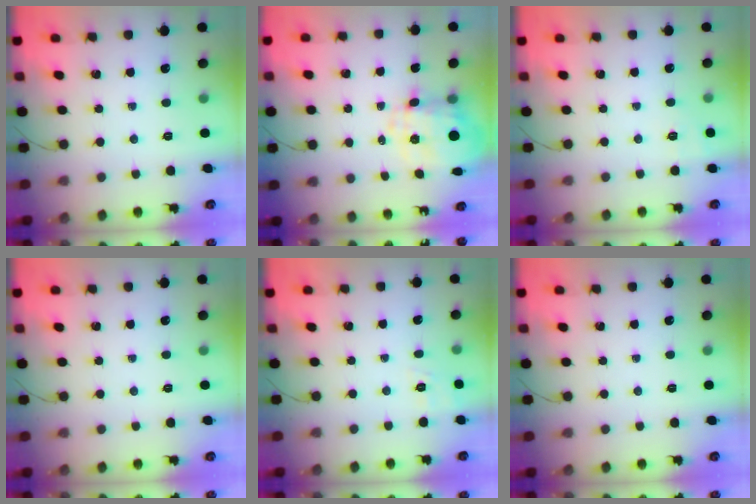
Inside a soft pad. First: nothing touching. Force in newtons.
{"total": 8.7, "press": 8.5, "slide": 1.7}
{"total": 8.5, "press": 8.2, "slide": 2.1}
{"total": 0.0}
{"total": 7.9, "press": 7.7, "slide": 2.1}
{"total": 0.0}